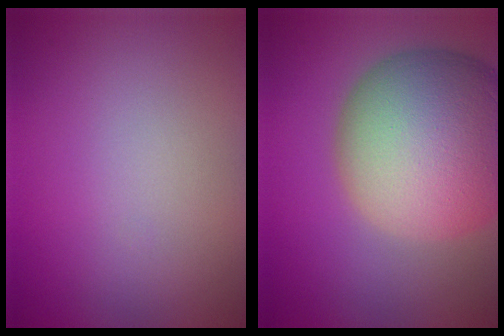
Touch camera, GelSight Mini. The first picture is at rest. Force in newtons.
{"total": 15.0, "press": 14.9, "slide": 0.9}